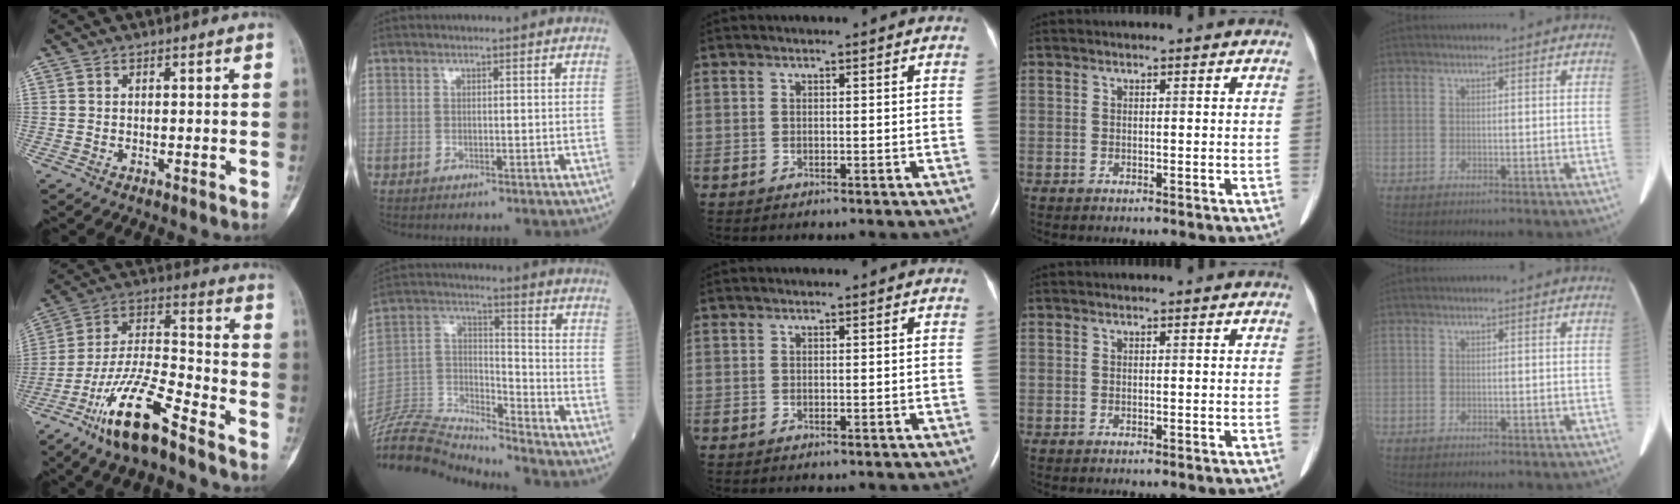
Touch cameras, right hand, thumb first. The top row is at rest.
{"thumb": {"total": 16.1, "force": [-10.6, 3.9, 11.4], "torque": [-0.220, 0.070, -0.199]}, "index": {"total": 16.8, "force": [-16.6, 0.7, 2.4], "torque": [-0.048, 0.040, -0.302]}}